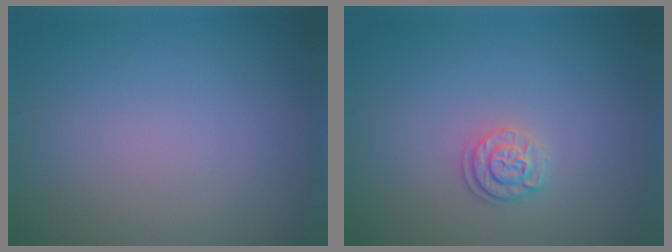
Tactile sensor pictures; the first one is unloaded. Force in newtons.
{"total": 1.7, "press": 1.7, "slide": 0.5}